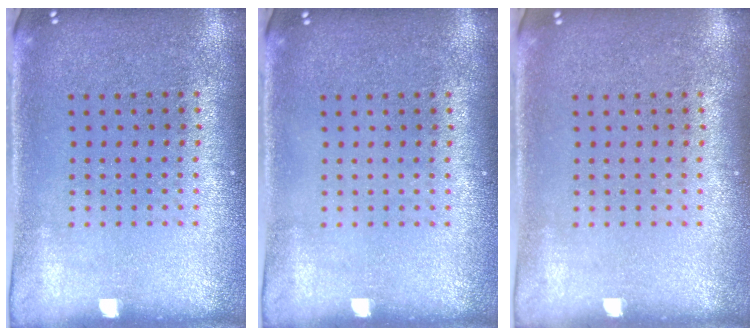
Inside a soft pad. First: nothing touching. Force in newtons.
{"total": 0.0}
{"total": 0.0}